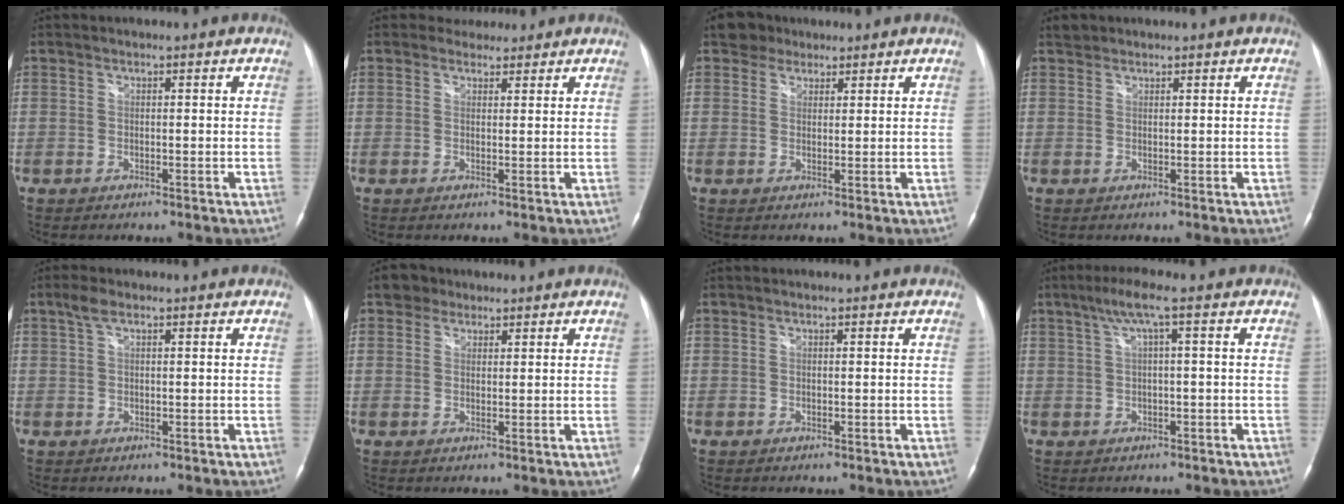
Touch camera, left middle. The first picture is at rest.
{"total": 2.6, "force": [2.3, 1.1, -0.1], "torque": [0.003, 0.008, 0.035]}
{"total": 3.1, "force": [2.4, 1.9, 0.1], "torque": [-0.001, 0.011, 0.038]}
{"total": 1.2, "force": [1.0, 0.5, -0.1], "torque": [0.002, 0.006, 0.016]}
{"total": 2.0, "force": [1.2, 0.7, 1.5], "torque": [-0.036, 0.016, 0.028]}
{"total": 2.7, "force": [2.0, 1.9, 0.3], "torque": [-0.005, 0.011, 0.030]}
{"total": 0.0}
{"total": 3.9, "force": [1.3, -0.4, 3.7], "torque": [-0.073, 0.021, 0.027]}